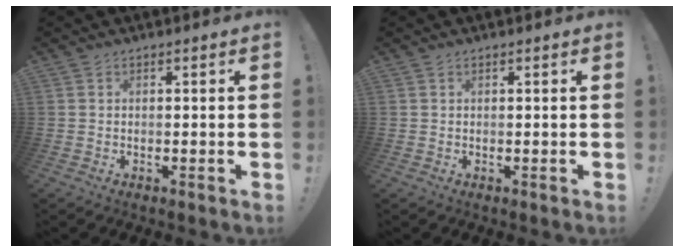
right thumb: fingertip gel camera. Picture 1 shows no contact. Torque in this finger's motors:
{"motor_torque": [0.00, 0.10, -0.11, 0.14, 0.03]}